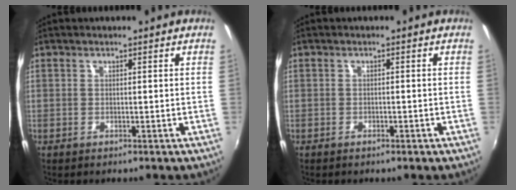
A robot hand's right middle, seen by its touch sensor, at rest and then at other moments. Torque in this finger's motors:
{"motor_torque": [-0.42, -0.05, 0.00, 0.00]}